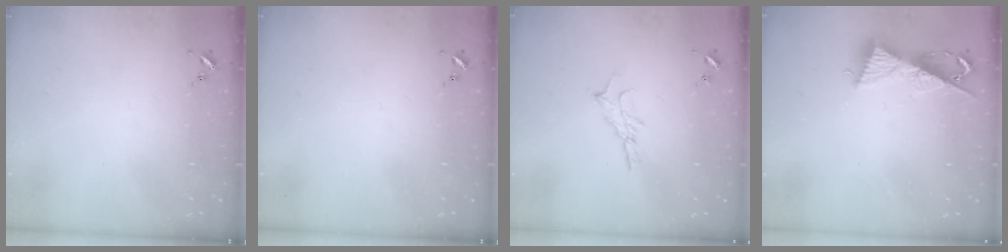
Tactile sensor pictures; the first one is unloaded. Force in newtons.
{"total": 0.0}
{"total": 7.3, "press": 7.3, "slide": 0.4}
{"total": 9.9, "press": 9.9, "slide": 0.4}